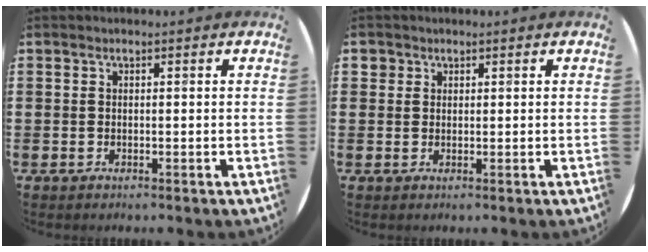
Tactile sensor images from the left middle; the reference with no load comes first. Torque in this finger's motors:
{"motor_torque": [0.33, -0.27, -0.02, 0.00]}